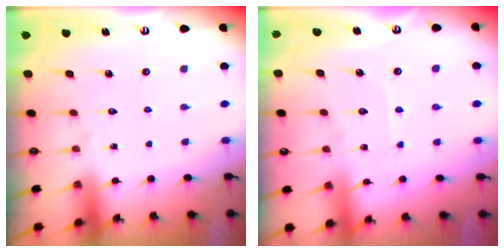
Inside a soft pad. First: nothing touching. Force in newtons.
{"total": 5.0, "press": 4.9, "slide": 0.6}